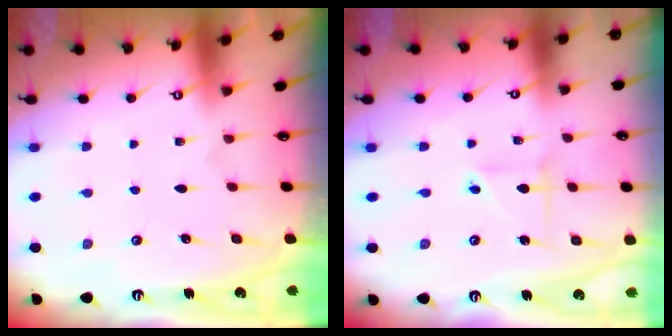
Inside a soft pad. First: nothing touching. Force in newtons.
{"total": 2.7, "press": 2.7, "slide": 0.3}